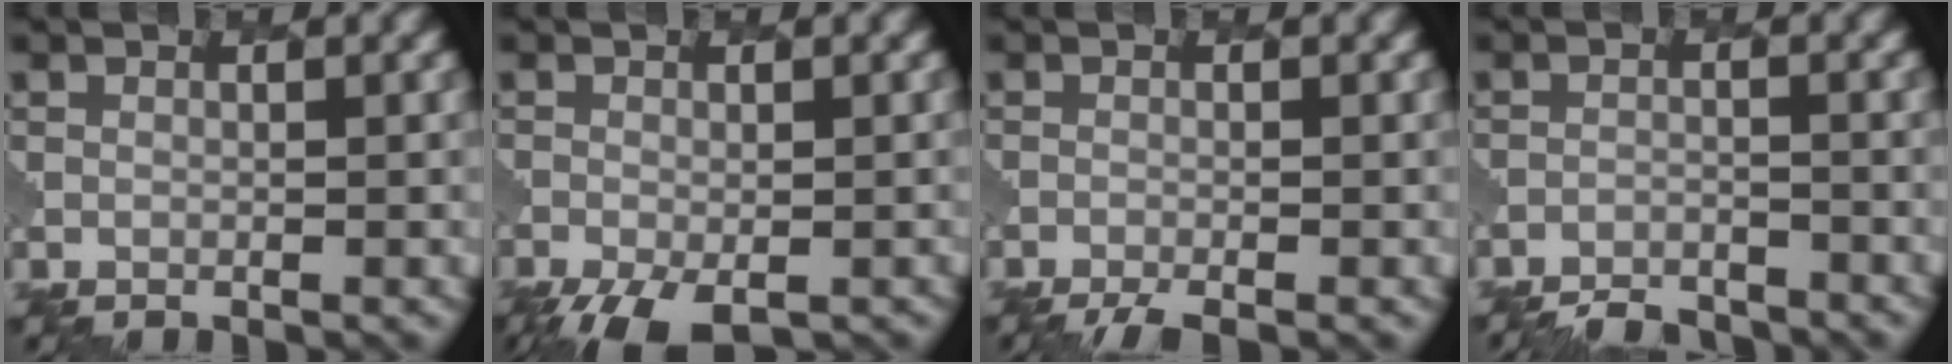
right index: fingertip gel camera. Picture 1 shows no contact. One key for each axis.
{"total": 5.6, "fx": -3.8, "fy": 2.0, "fz": 3.5, "tx": -0.062, "ty": -0.014, "tz": -0.065}
{"total": 2.3, "fx": -1.9, "fy": 0.3, "fz": 1.1, "tx": -0.021, "ty": -0.001, "tz": -0.038}
{"total": 3.9, "fx": -3.9, "fy": 0.5, "fz": 0.4, "tx": -0.010, "ty": -0.010, "tz": -0.067}